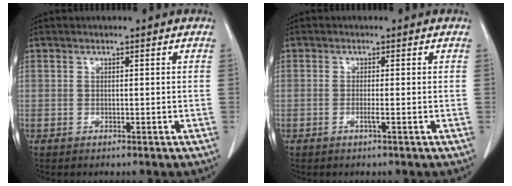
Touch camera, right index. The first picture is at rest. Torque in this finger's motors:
{"motor_torque": [-0.16, 0.06, -0.07, 0.01]}